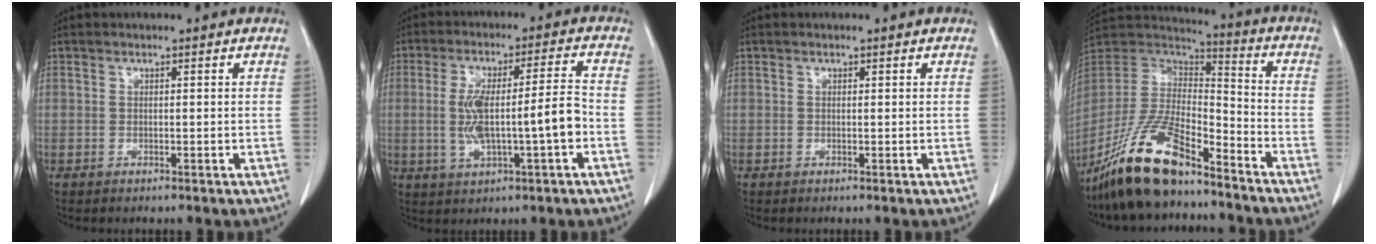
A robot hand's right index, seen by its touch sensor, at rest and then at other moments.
{"total": 10.3, "force": [-1.6, 1.4, 10.1], "torque": [-0.188, 0.021, -0.021]}
{"total": 0.0}
{"total": 18.9, "force": [-14.2, 4.8, 11.6], "torque": [-0.249, -0.009, -0.264]}